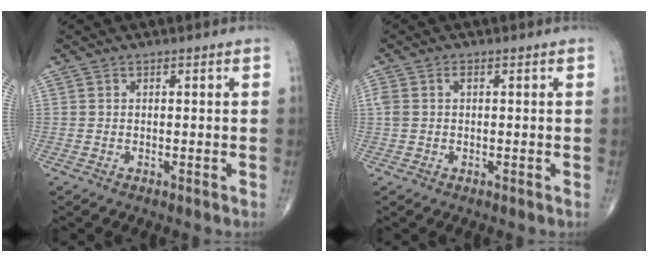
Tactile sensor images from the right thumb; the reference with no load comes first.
{"total": 2.6, "force": [0.4, 1.6, 2.1], "torque": [-0.064, 0.015, 0.009]}